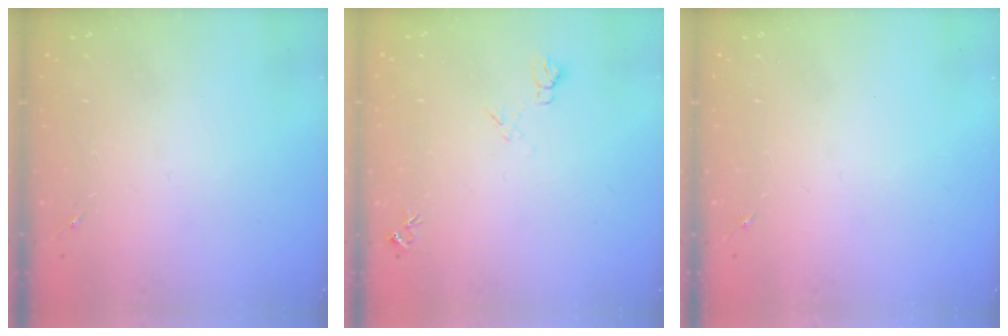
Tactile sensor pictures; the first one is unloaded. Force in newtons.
{"total": 6.7, "press": 6.7, "slide": 0.7}
{"total": 0.0}